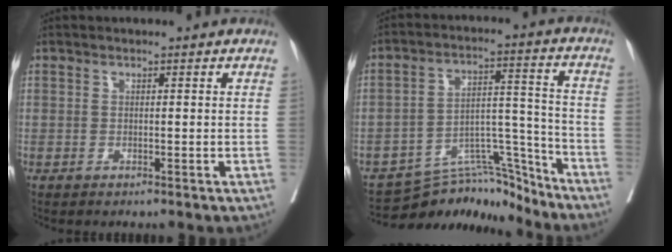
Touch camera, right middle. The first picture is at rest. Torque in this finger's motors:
{"motor_torque": [0.28, -0.74, -0.11, -0.05]}